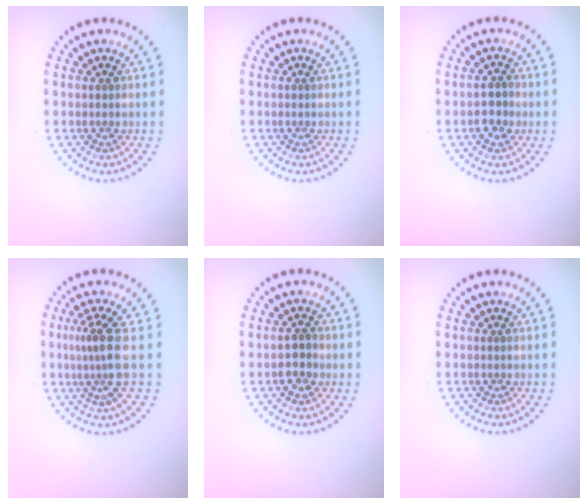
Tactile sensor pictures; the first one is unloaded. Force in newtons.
{"total": 0.0}
{"total": 2.2, "press": 2.2, "slide": 0.3}
{"total": 3.4, "press": 2.4, "slide": 2.4}
{"total": 1.9, "press": 1.8, "slide": 0.3}
{"total": 0.0}